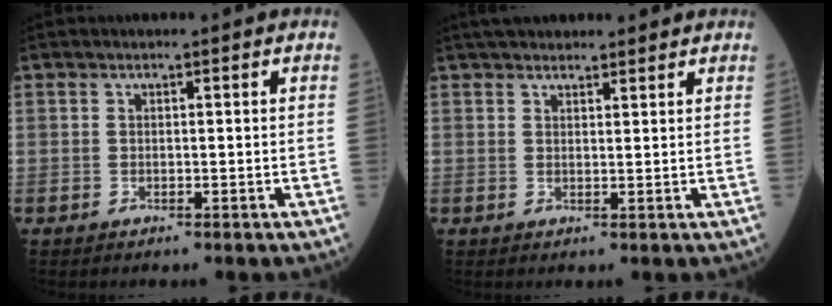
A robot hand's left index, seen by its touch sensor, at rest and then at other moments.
{"total": 7.7, "force": [6.8, 1.9, 3.1], "torque": [-0.043, 0.030, 0.098]}